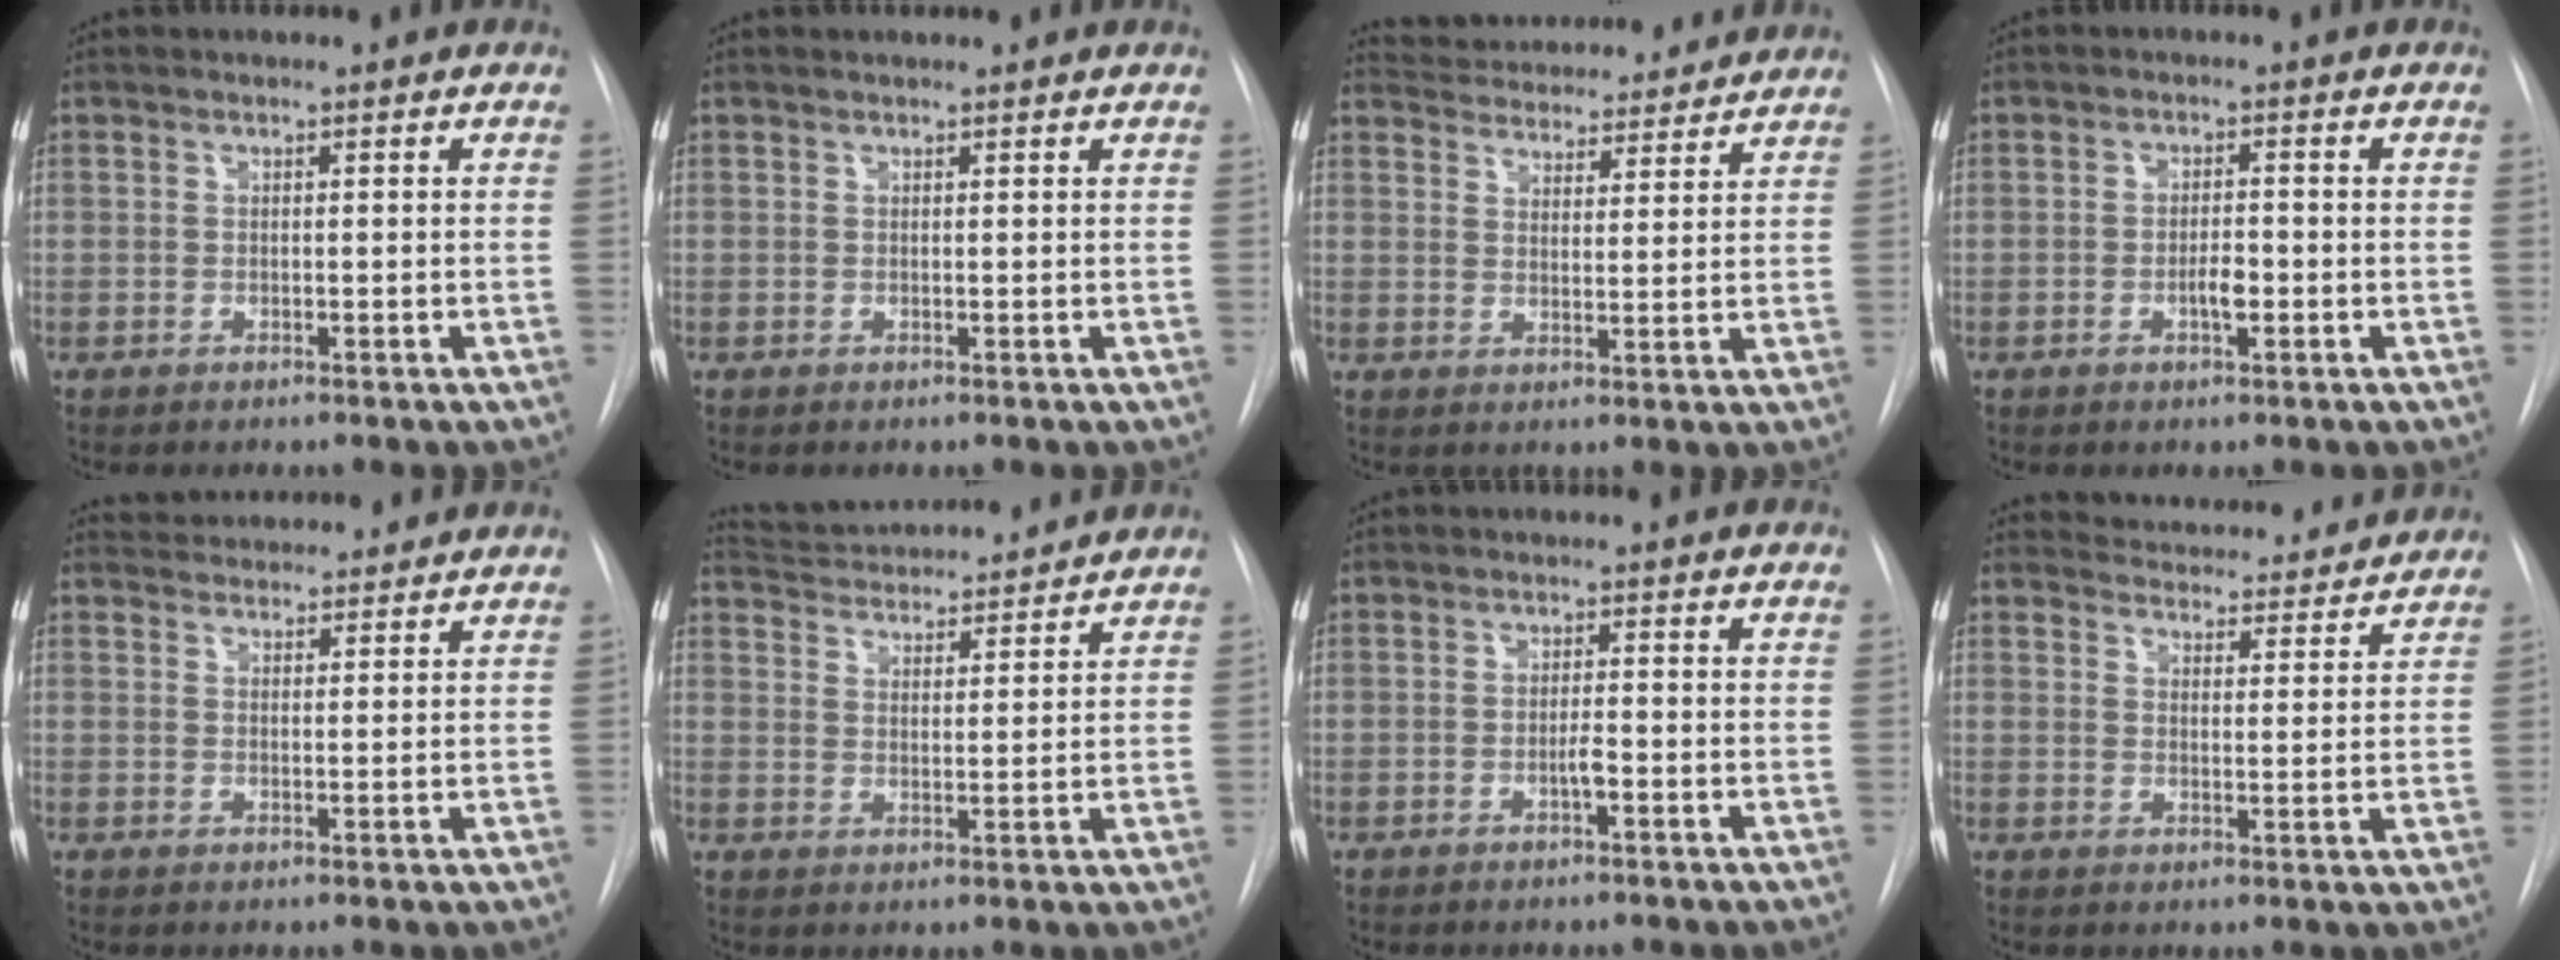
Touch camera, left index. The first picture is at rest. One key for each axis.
{"total": 1.5, "fx": 1.5, "fy": 0.1, "fz": 0.2, "tx": -0.009, "ty": 0.016, "tz": 0.020}
{"total": 16.2, "fx": 15.4, "fy": 3.7, "fz": 3.4, "tx": -0.045, "ty": 0.021, "tz": 0.205}
{"total": 2.5, "fx": -0.9, "fy": 0.7, "fz": 2.3, "tx": -0.039, "ty": 0.002, "tz": -0.013}
{"total": 8.4, "fx": 8.1, "fy": 1.9, "fz": 1.3, "tx": -0.014, "ty": 0.029, "tz": 0.107}
{"total": 16.0, "fx": 15.3, "fy": 2.1, "fz": 4.3, "tx": -0.074, "ty": 0.029, "tz": 0.224}
{"total": 1.5, "fx": -0.7, "fy": 0.1, "fz": 1.3, "tx": -0.024, "ty": 0.001, "tz": -0.013}
{"total": 17.5, "fx": 16.7, "fy": 3.9, "fz": 3.5, "tx": -0.042, "ty": 0.015, "tz": 0.216}